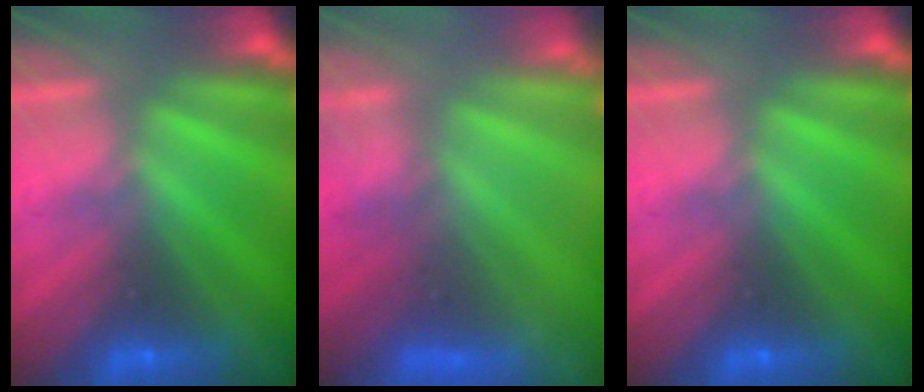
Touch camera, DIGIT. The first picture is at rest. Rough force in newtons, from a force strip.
{"total": 8.2}
{"total": 0.0}